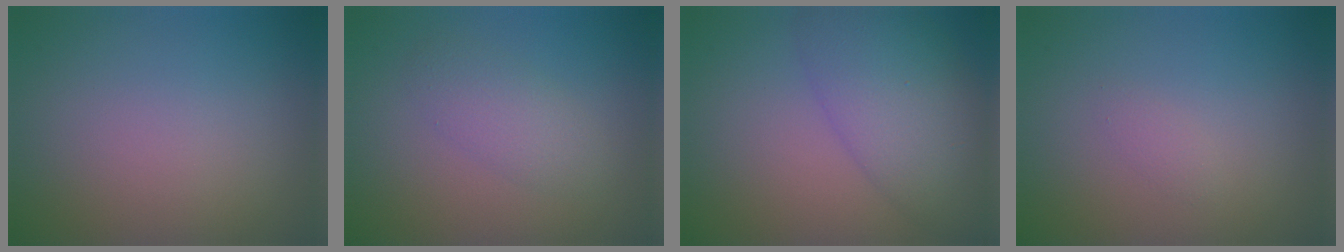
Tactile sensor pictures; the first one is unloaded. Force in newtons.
{"total": 2.5, "press": 2.5, "slide": 0.1}
{"total": 7.4, "press": 7.4, "slide": 0.3}
{"total": 0.7, "press": 0.7, "slide": 0.0}